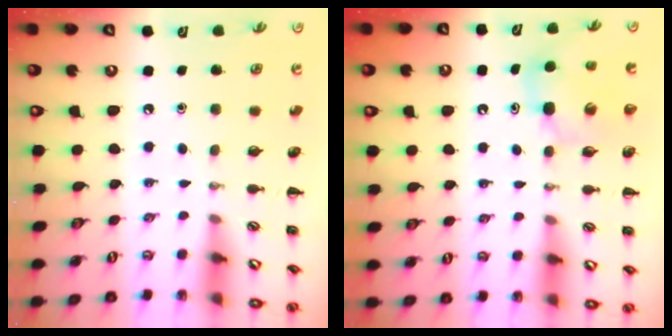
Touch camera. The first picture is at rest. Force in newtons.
{"total": 6.5, "press": 6.5, "slide": 0.9}